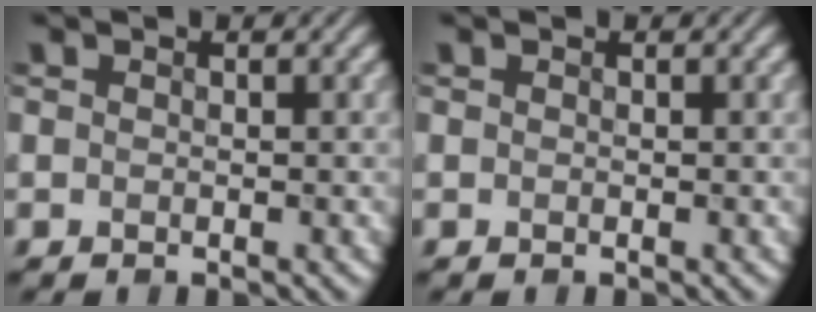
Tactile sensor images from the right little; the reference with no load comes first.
{"total": 0.0}